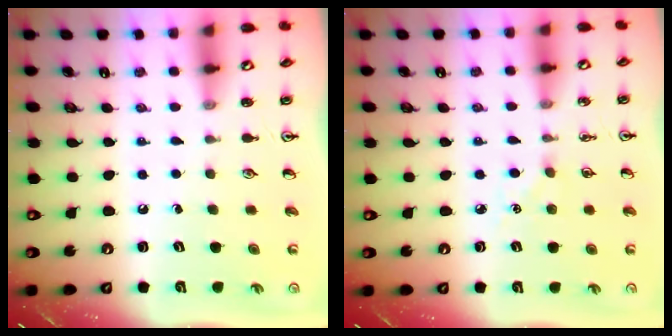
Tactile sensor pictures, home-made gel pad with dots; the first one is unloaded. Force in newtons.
{"total": 5.0, "press": 4.9, "slide": 0.8}